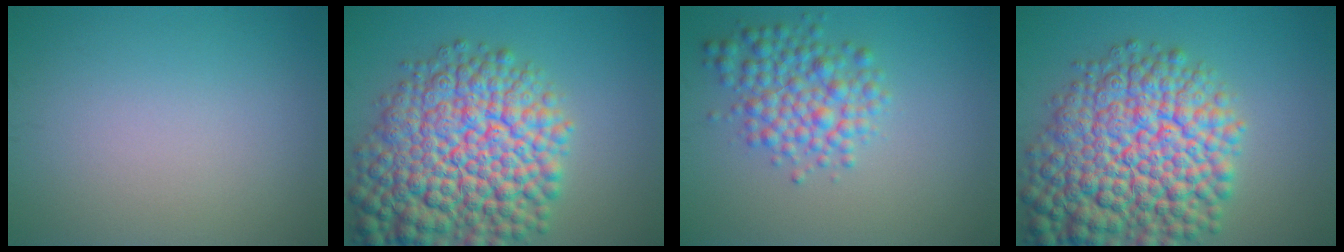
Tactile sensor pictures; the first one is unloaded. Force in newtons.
{"total": 13.6, "press": 13.6, "slide": 0.6}
{"total": 4.5, "press": 4.5, "slide": 0.1}
{"total": 13.6, "press": 13.6, "slide": 0.6}